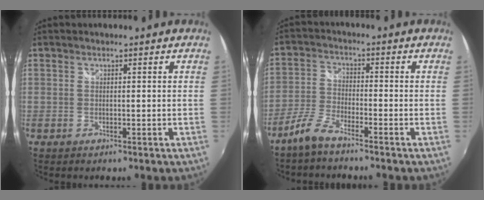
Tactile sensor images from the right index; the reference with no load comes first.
{"total": 5.4, "force": [-4.4, 1.0, 2.9], "torque": [-0.072, 0.001, -0.094]}